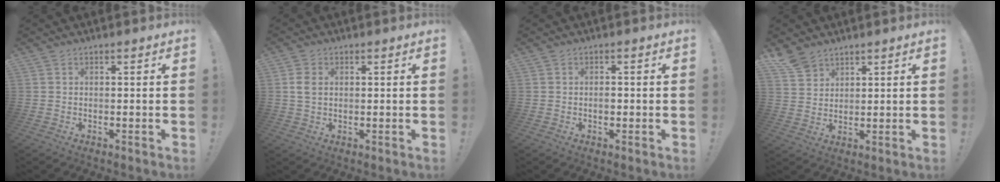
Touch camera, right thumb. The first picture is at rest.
{"total": 3.3, "force": [0.7, 2.3, 2.3], "torque": [-0.050, 0.002, 0.013]}
{"total": 1.7, "force": [-0.7, 0.9, 1.2], "torque": [-0.015, 0.002, -0.015]}
{"total": 5.8, "force": [4.8, 3.0, 1.6], "torque": [-0.028, -0.032, 0.092]}